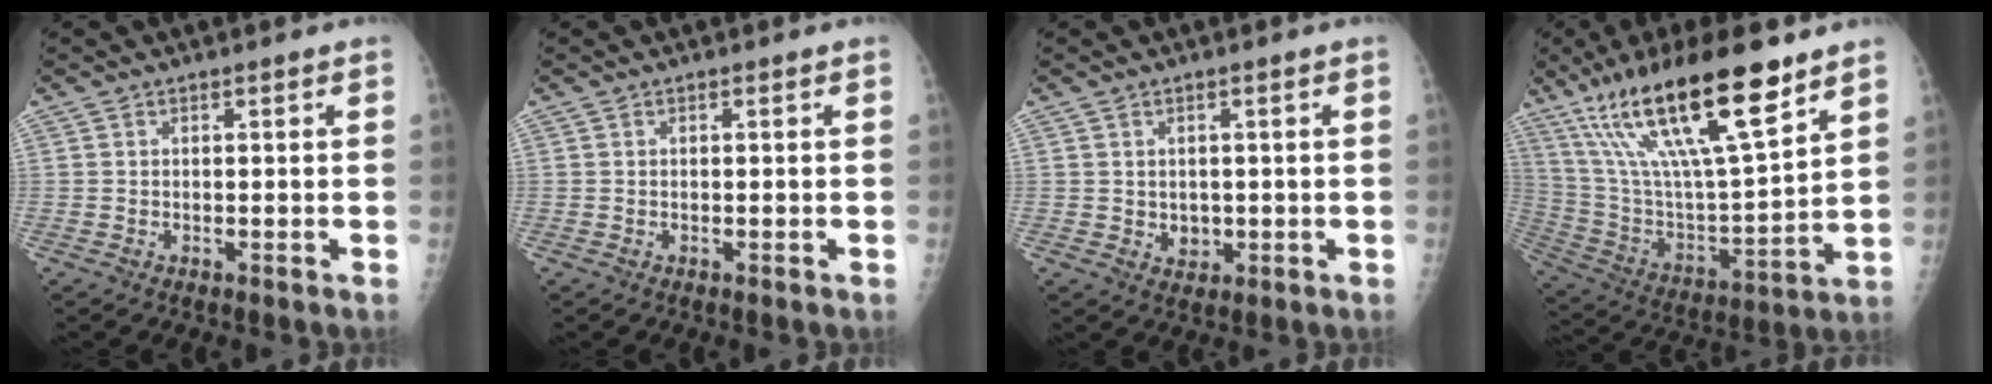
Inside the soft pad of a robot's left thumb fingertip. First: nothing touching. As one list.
[{"total": 0.0}, {"total": 2.5, "force": [0.1, 2.1, 1.3], "torque": [-0.008, -0.002, 0.008]}, {"total": 25.3, "force": [15.6, 5.6, 19.1], "torque": [-0.343, -0.048, 0.284]}]